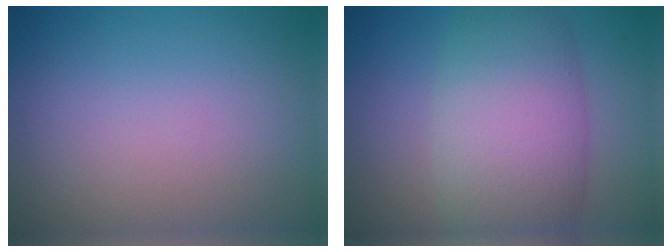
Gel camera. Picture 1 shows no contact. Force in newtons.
{"total": 8.6, "press": 8.6, "slide": 0.3}